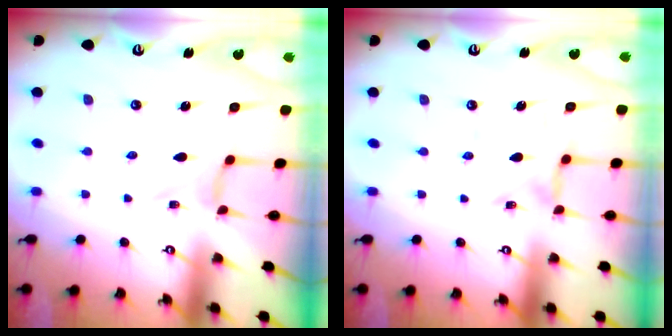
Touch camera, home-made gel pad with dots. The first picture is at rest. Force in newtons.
{"total": 2.4, "press": 2.4, "slide": 0.3}